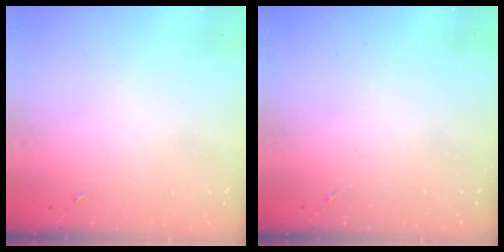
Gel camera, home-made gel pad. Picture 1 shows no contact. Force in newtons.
{"total": 0.0}